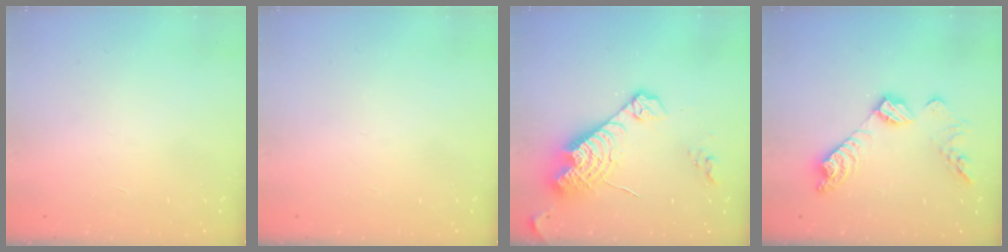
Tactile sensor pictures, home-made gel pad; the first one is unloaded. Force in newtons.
{"total": 0.0}
{"total": 16.9, "press": 16.8, "slide": 1.4}
{"total": 13.4, "press": 13.4, "slide": 0.8}